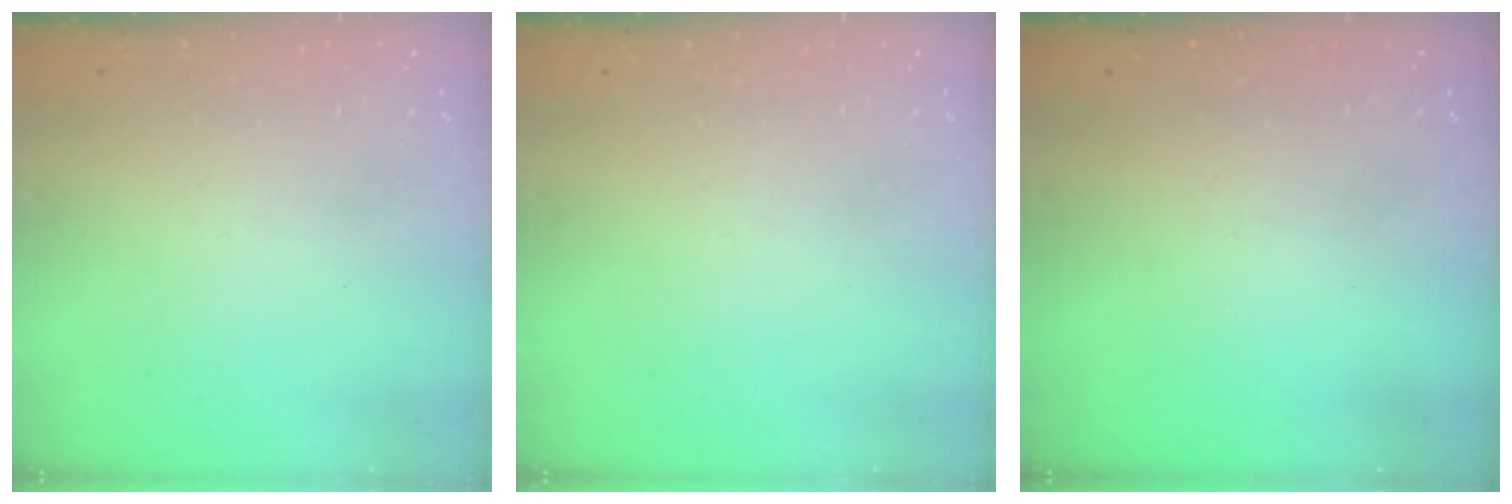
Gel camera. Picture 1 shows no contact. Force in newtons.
{"total": 0.0}
{"total": 0.0}